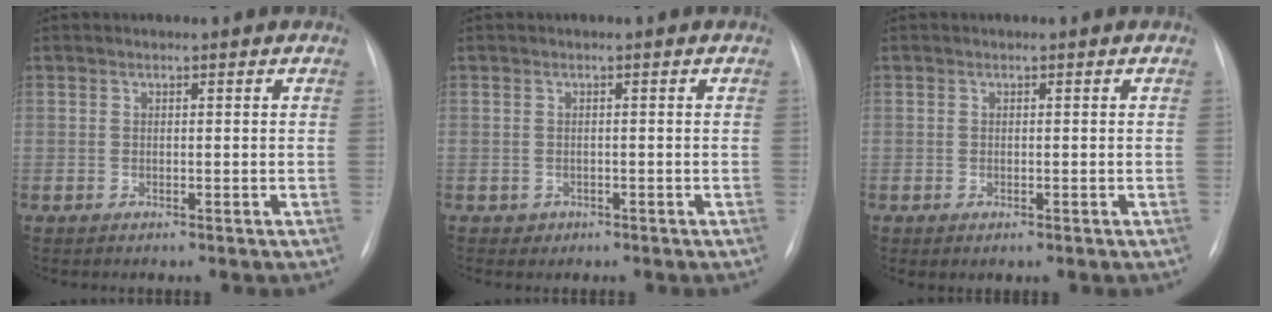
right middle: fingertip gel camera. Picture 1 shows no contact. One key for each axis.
{"total": 1.2, "fx": -0.6, "fy": 1.1, "fz": 0.1, "tx": -0.002, "ty": 0.002, "tz": -0.006}
{"total": 0.8, "fx": -0.3, "fy": 0.4, "fz": 0.7, "tx": -0.015, "ty": -0.005, "tz": 0.001}